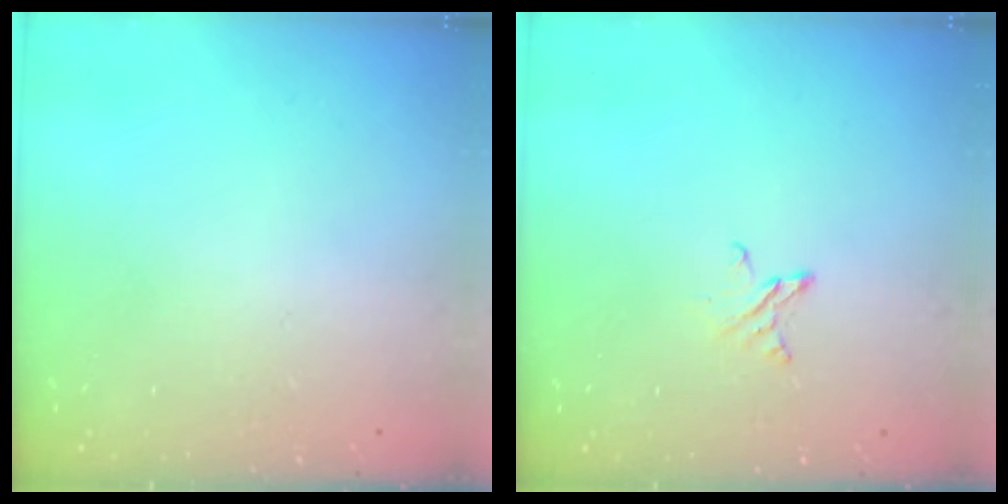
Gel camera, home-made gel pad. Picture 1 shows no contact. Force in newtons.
{"total": 3.5, "press": 3.5, "slide": 0.4}